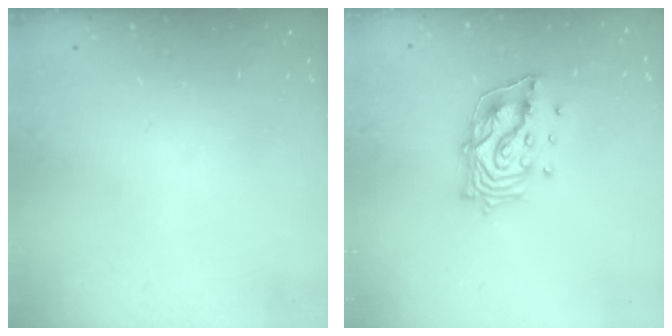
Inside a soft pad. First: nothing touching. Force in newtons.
{"total": 13.2, "press": 13.2, "slide": 1.3}